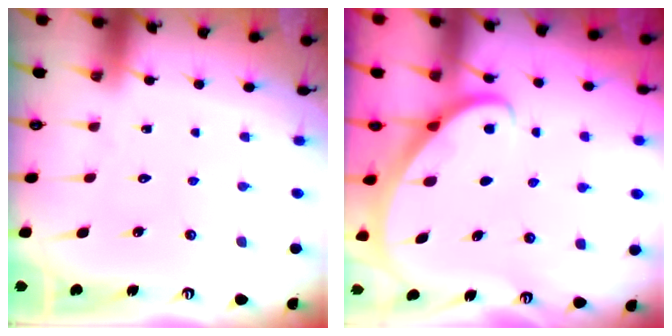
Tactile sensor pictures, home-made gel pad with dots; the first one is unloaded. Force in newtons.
{"total": 2.9, "press": 2.9, "slide": 0.2}